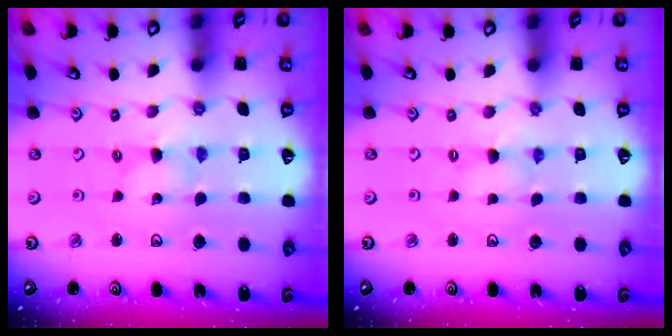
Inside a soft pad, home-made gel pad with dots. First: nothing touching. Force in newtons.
{"total": 0.6, "press": 0.6, "slide": 0.2}